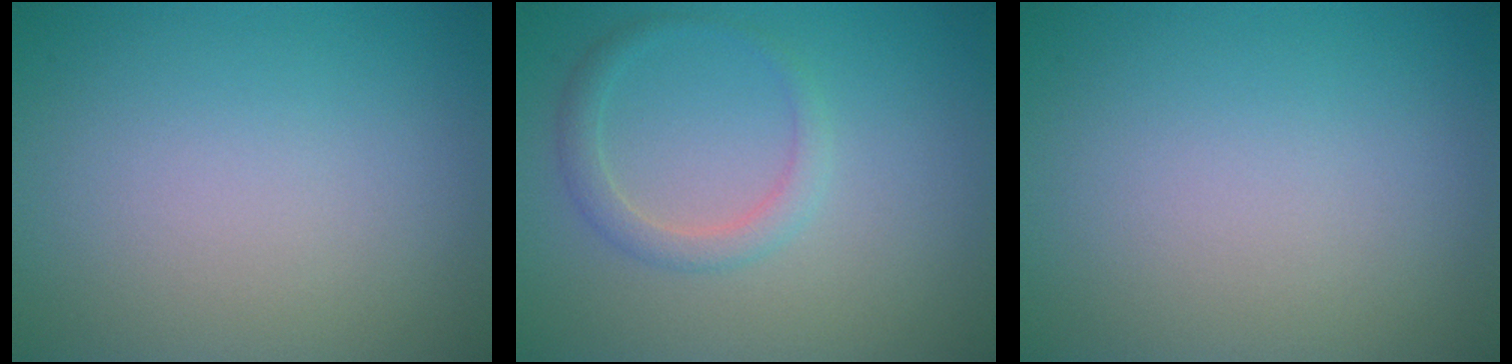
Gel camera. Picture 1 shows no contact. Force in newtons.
{"total": 1.9, "press": 1.9, "slide": 0.1}
{"total": 0.0}